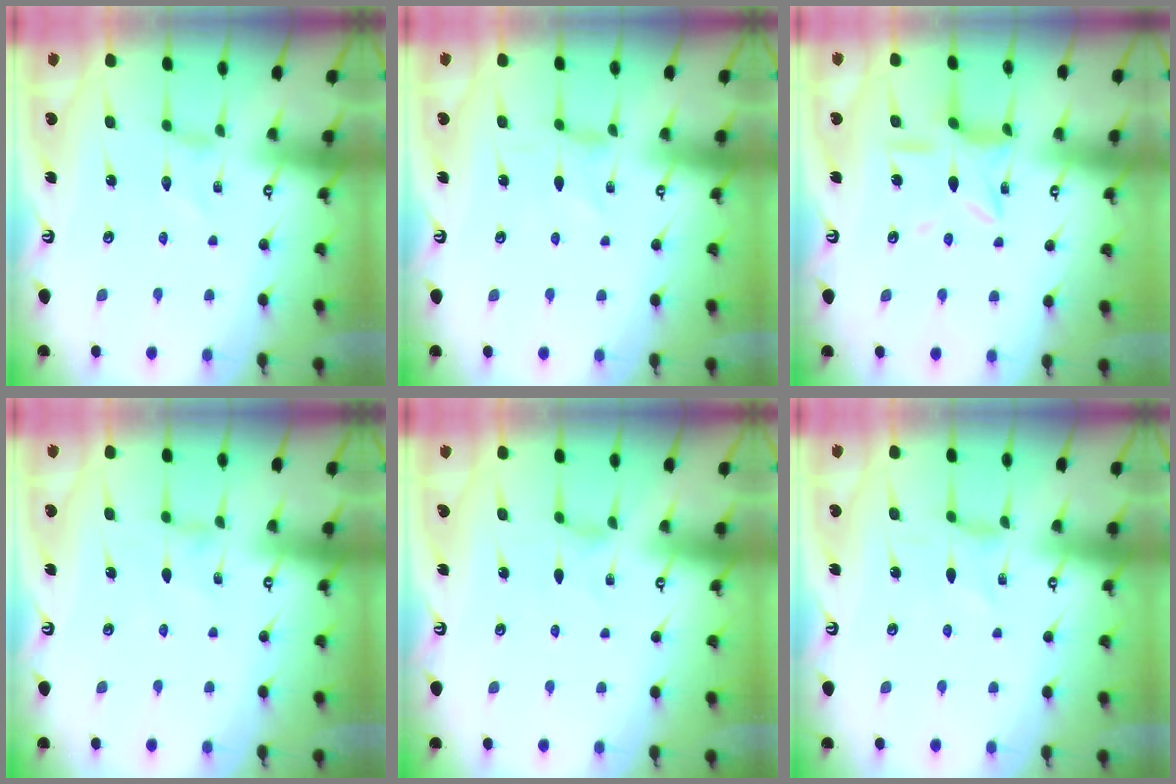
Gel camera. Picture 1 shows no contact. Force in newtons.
{"total": 0.0}
{"total": 9.1, "press": 9.1, "slide": 0.7}
{"total": 0.0}
{"total": 0.0}
{"total": 0.0}